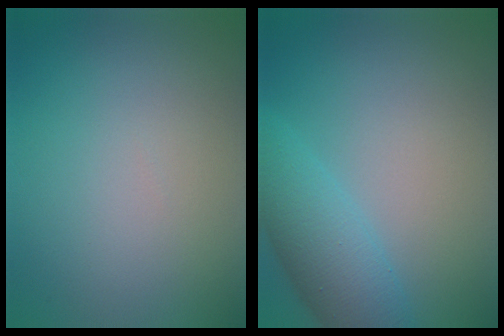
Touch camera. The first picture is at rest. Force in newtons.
{"total": 4.9, "press": 4.9, "slide": 0.2}